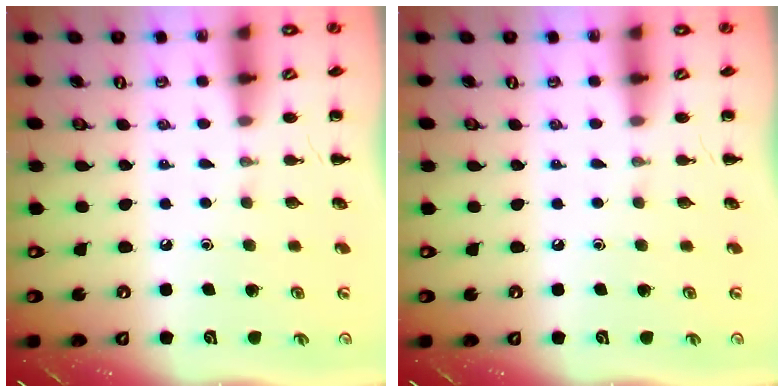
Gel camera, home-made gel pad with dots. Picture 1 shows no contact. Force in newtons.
{"total": 0.0}